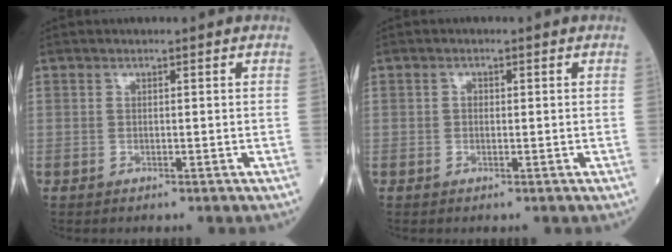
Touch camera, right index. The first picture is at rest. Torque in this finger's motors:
{"motor_torque": [0.11, 0.13, -0.01, -0.01]}